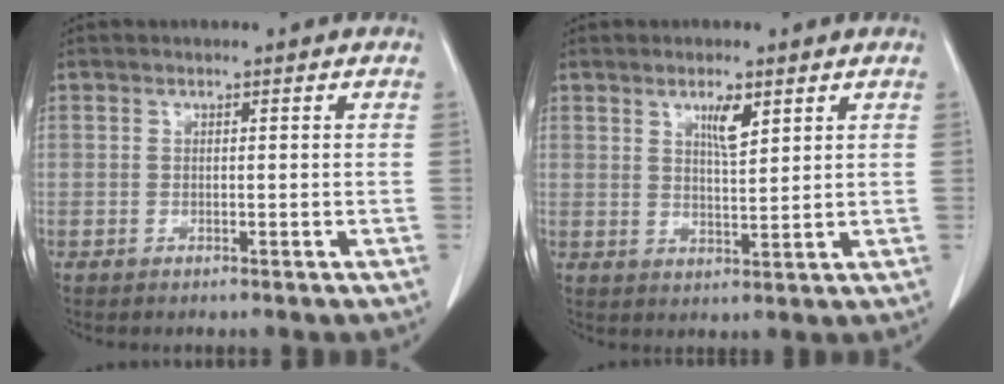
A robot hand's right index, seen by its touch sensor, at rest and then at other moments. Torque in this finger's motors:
{"motor_torque": [0.20, 0.27, 0.05, 0.05]}